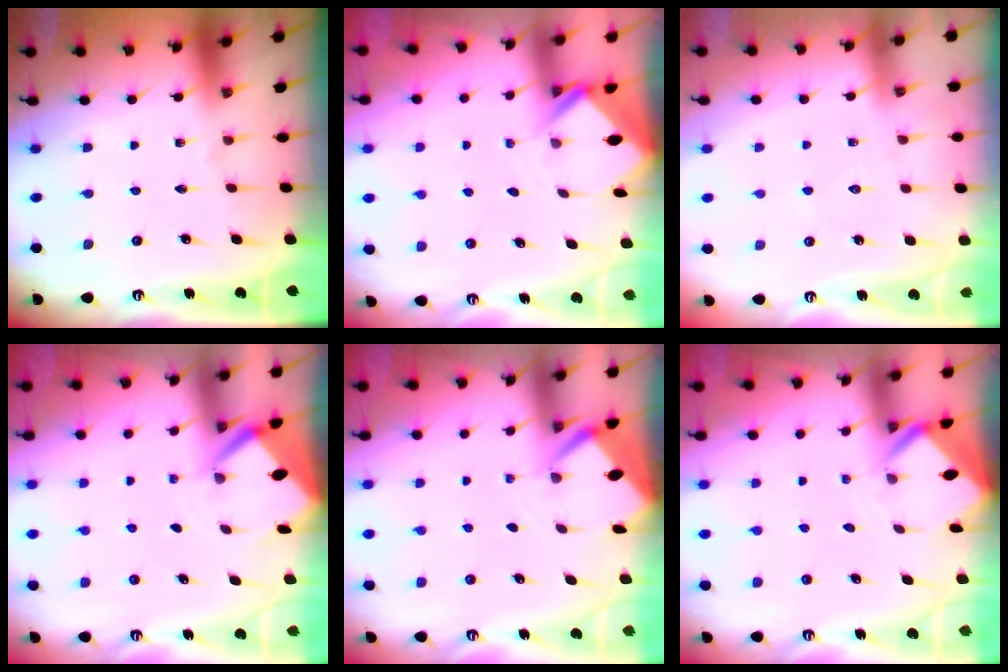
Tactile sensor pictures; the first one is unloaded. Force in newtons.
{"total": 2.4, "press": 2.4, "slide": 0.2}
{"total": 5.9, "press": 5.8, "slide": 0.7}
{"total": 3.0, "press": 3.0, "slide": 0.2}
{"total": 2.7, "press": 2.7, "slide": 0.3}
{"total": 2.7, "press": 2.7, "slide": 0.2}